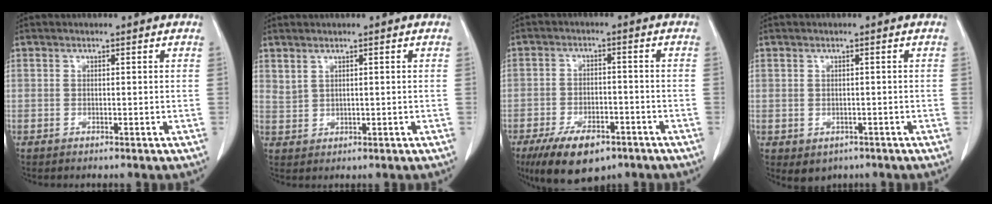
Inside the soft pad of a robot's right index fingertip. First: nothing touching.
{"total": 1.4, "force": [1.1, 0.6, 0.6], "torque": [-0.012, 0.000, 0.030]}
{"total": 10.4, "force": [-6.9, 4.5, 6.4], "torque": [-0.110, -0.009, -0.111]}
{"total": 2.8, "force": [-1.3, 2.3, 0.8], "torque": [-0.009, 0.001, -0.008]}